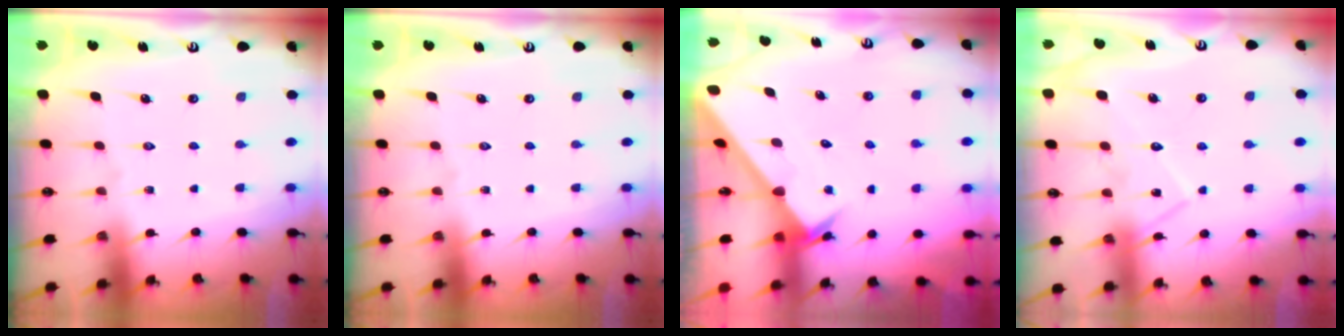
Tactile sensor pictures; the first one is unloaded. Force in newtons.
{"total": 0.0}
{"total": 2.9, "press": 2.9, "slide": 0.1}
{"total": 12.0, "press": 11.9, "slide": 0.8}